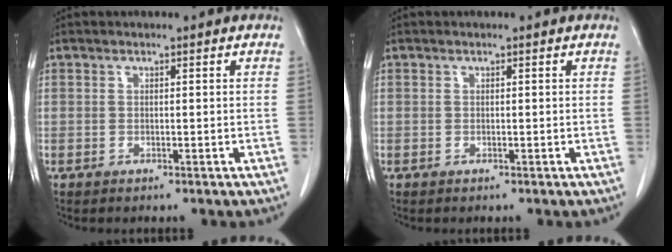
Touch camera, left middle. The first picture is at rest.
{"total": 0.0}